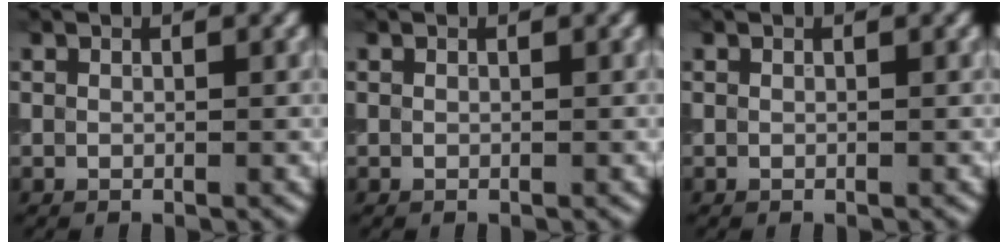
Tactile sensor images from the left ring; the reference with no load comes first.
{"total": 0.0}
{"total": 0.0}